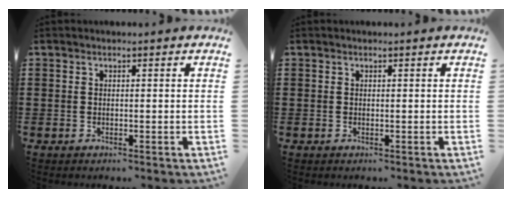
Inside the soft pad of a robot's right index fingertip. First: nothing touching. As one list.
[{"total": 0.0}]